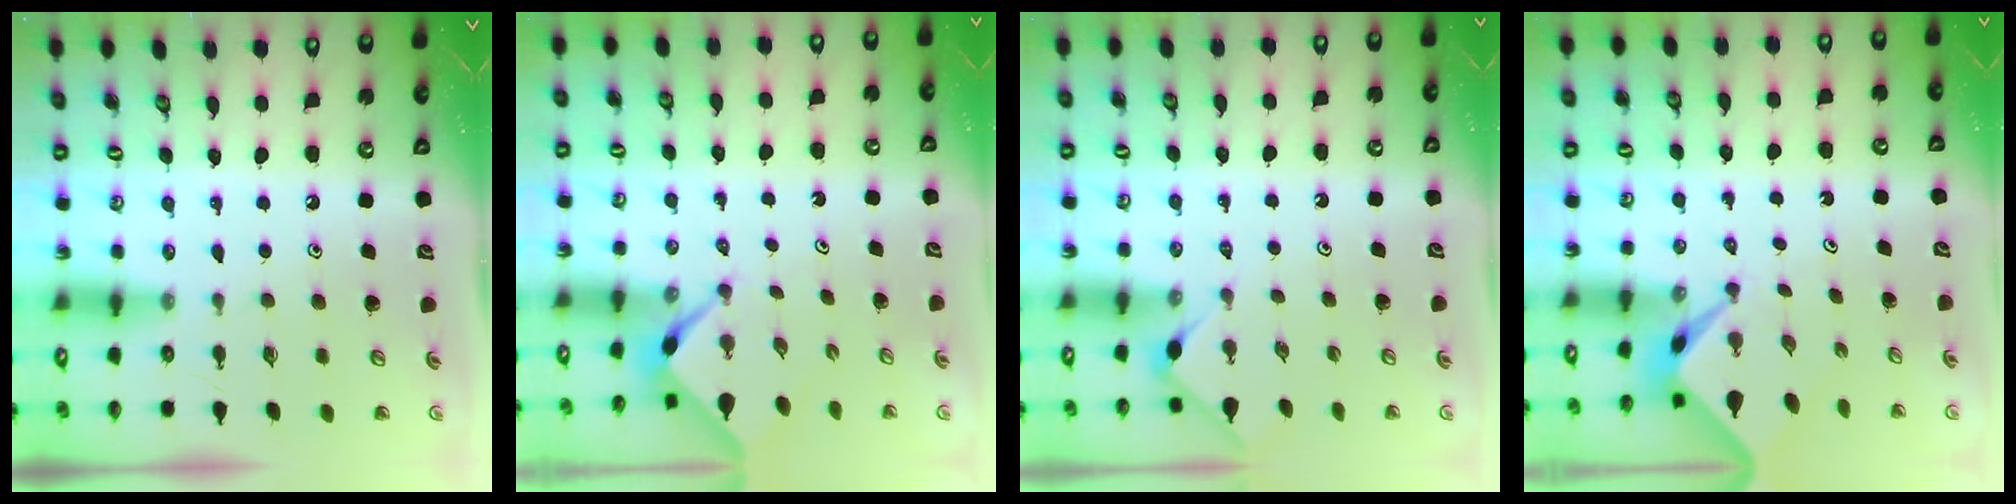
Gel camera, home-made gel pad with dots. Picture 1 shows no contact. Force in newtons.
{"total": 2.3, "press": 2.2, "slide": 0.3}
{"total": 2.7, "press": 2.6, "slide": 0.4}
{"total": 1.6, "press": 1.5, "slide": 0.2}